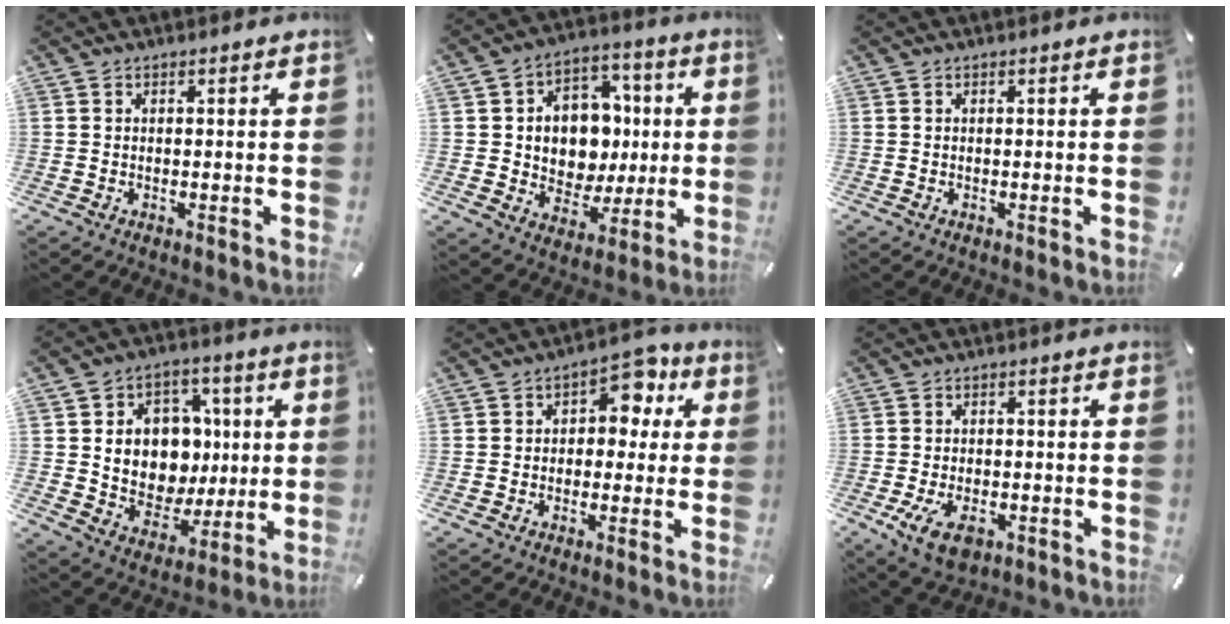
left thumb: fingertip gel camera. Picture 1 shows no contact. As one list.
[{"total": 11.6, "force": [0.4, 11.0, 3.7], "torque": [-0.048, -0.005, 0.021]}, {"total": 0.0}, {"total": 12.8, "force": [1.3, 11.7, 5.0], "torque": [-0.069, -0.012, 0.040]}, {"total": 7.8, "force": [2.3, 5.8, 4.7], "torque": [-0.053, -0.010, 0.033]}, {"total": 7.3, "force": [-3.1, 4.3, 5.0], "torque": [-0.100, 0.002, -0.057]}]